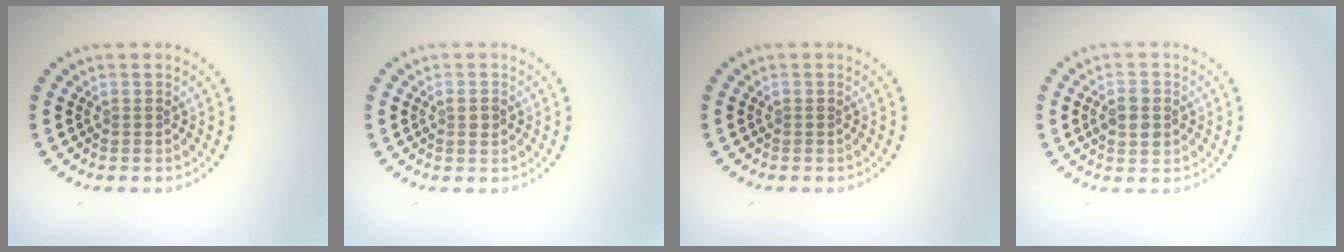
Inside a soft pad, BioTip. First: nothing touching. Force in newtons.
{"total": 1.2, "press": 1.1, "slide": 0.3}
{"total": 0.0}
{"total": 2.7, "press": 2.7, "slide": 0.0}